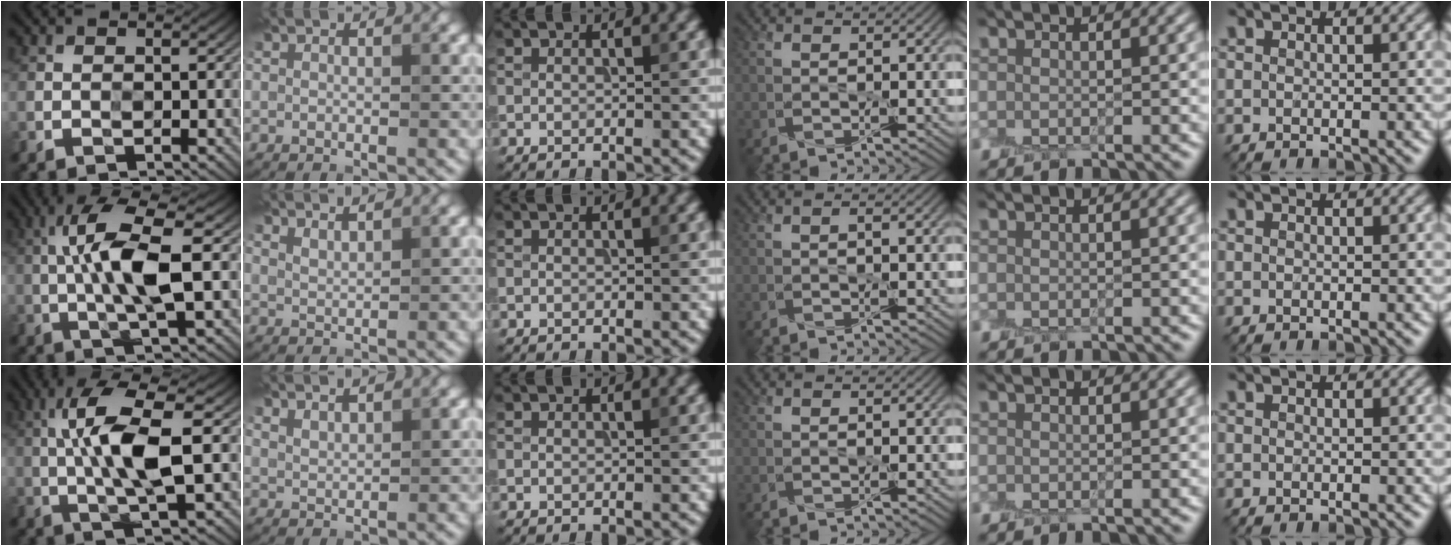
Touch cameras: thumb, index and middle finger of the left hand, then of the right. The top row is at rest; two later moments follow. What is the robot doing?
{"motion": "peel", "object": "plastic wrap"}